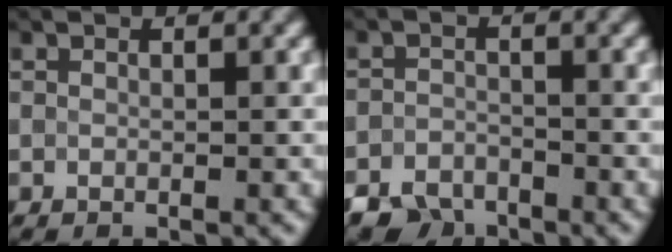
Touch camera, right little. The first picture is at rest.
{"total": 3.3, "force": [-2.8, 1.5, 0.4], "torque": [-0.002, -0.006, -0.057]}